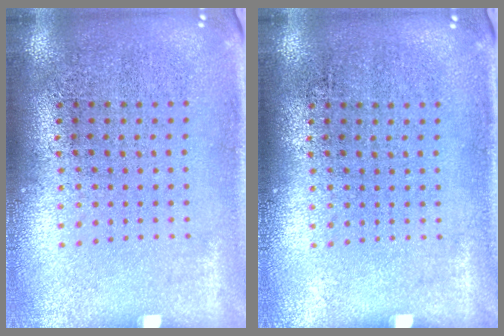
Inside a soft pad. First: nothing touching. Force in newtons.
{"total": 0.0}